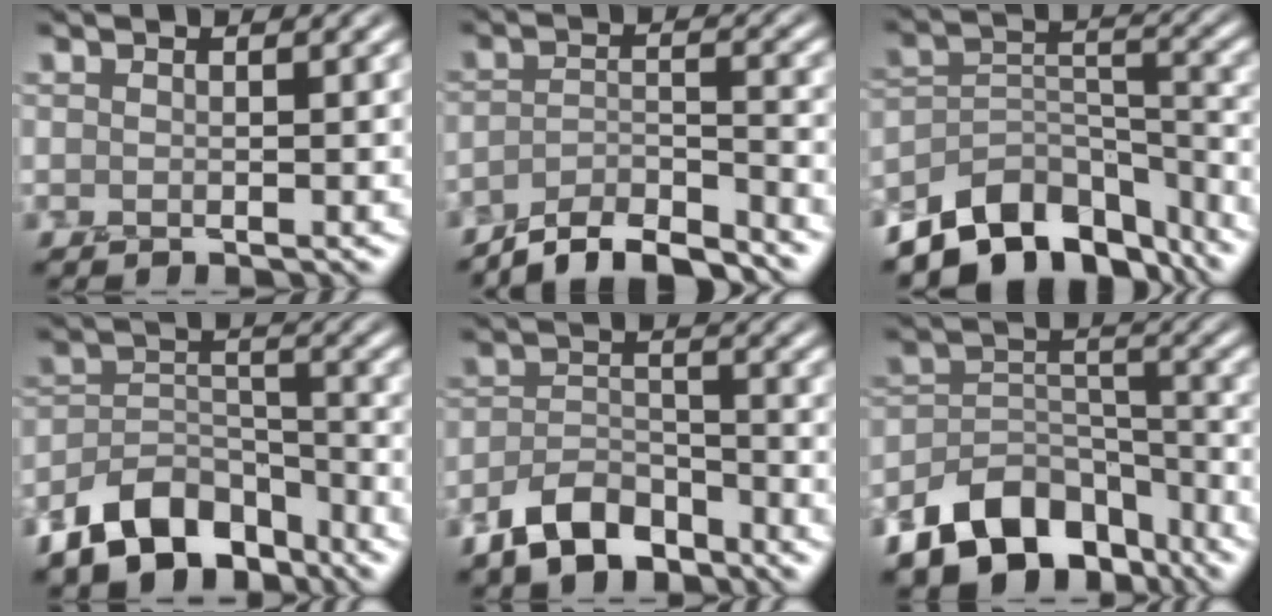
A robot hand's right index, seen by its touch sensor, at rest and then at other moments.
{"total": 5.8, "force": [-5.2, 1.1, 2.1], "torque": [-0.034, -0.003, -0.090]}
{"total": 9.2, "force": [-7.3, 4.3, 3.7], "torque": [-0.055, -0.001, -0.129]}
{"total": 8.2, "force": [-6.0, 4.3, 3.4], "torque": [-0.051, 0.000, -0.118]}
{"total": 5.0, "force": [-3.8, 2.5, 2.3], "torque": [-0.038, 0.000, -0.076]}
{"total": 10.0, "force": [-6.8, 5.8, 4.3], "torque": [-0.070, 0.007, -0.124]}